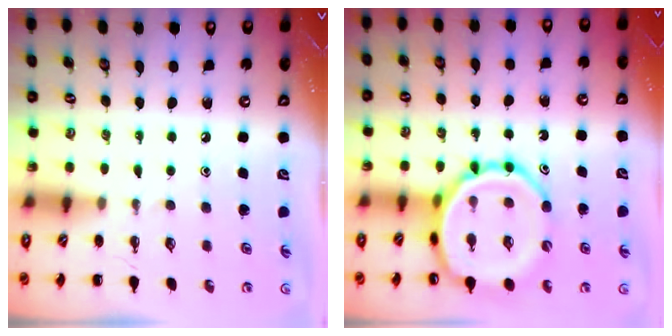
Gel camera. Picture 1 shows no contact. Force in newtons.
{"total": 15.8, "press": 15.5, "slide": 2.9}